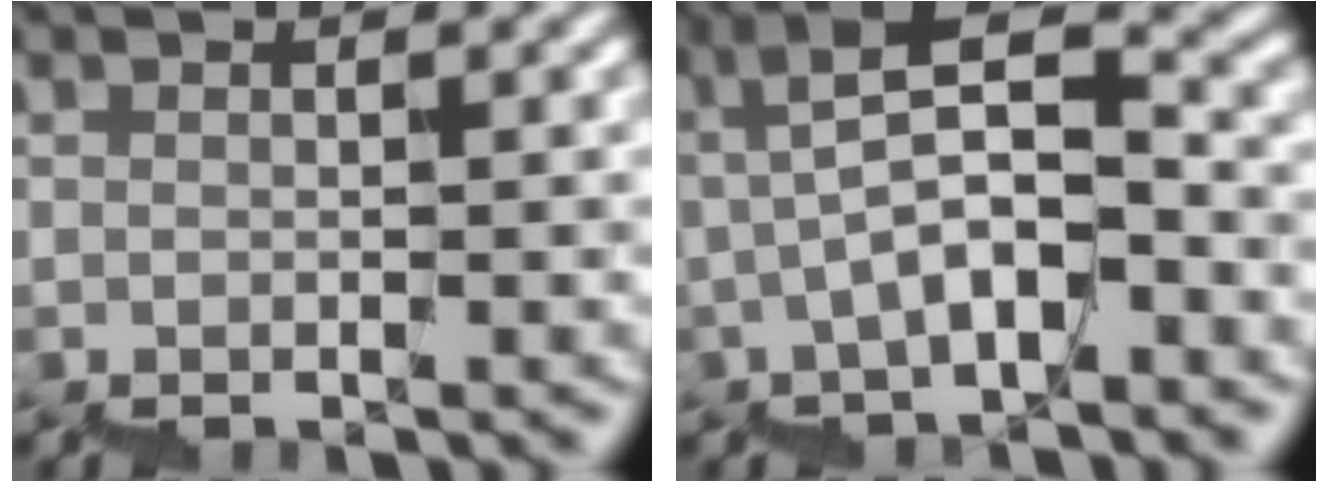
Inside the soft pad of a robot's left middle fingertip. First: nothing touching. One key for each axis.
{"total": 6.0, "fx": -1.2, "fy": 1.7, "fz": 5.7, "tx": -0.097, "ty": 0.029, "tz": -0.023}